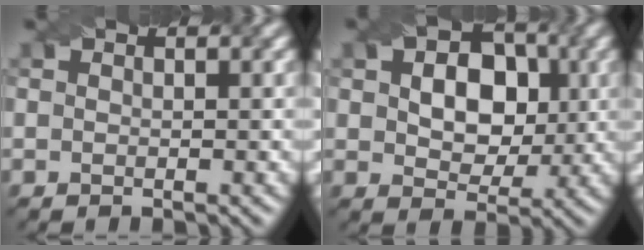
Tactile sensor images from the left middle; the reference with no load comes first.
{"total": 6.3, "force": [0.4, 4.8, 4.0], "torque": [-0.059, 0.011, 0.019]}